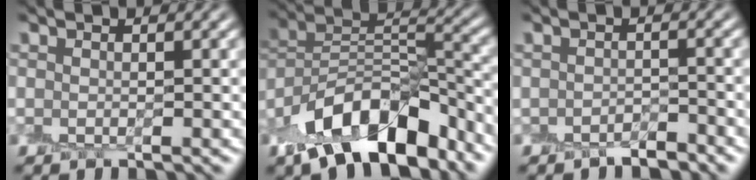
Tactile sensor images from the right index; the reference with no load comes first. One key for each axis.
{"total": 11.3, "fx": -7.5, "fy": 5.4, "fz": 6.4, "tx": -0.109, "ty": 0.027, "tz": -0.145}
{"total": 1.6, "fx": -1.6, "fy": 0.4, "fz": -0.1, "tx": 0.011, "ty": 0.009, "tz": -0.026}